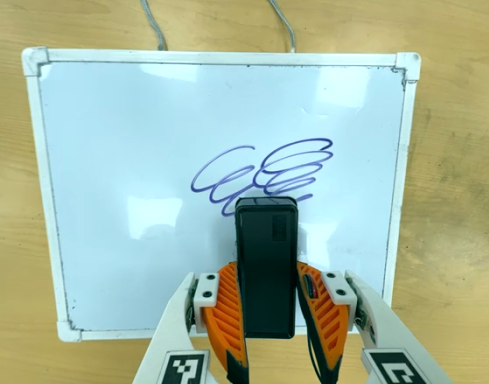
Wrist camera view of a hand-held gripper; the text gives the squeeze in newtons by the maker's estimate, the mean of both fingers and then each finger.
{"total": 4.3, "left": 2.8, "right": 5.7}